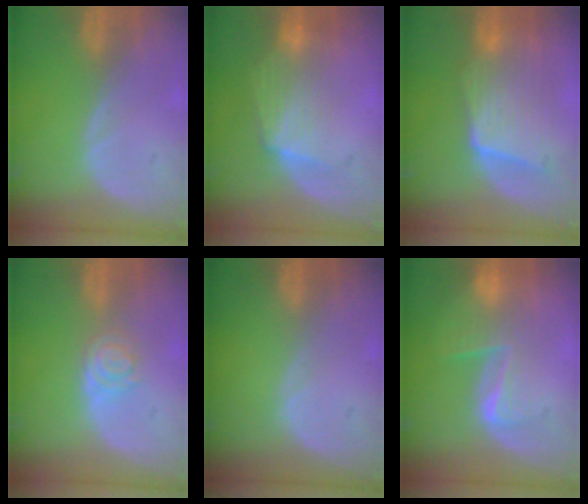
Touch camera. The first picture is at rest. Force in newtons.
{"total": 7.0, "press": 6.5, "slide": 2.5}
{"total": 9.3, "press": 8.6, "slide": 3.3}
{"total": 4.1, "press": 3.6, "slide": 1.9}
{"total": 0.0}
{"total": 6.2, "press": 6.1, "slide": 1.5}